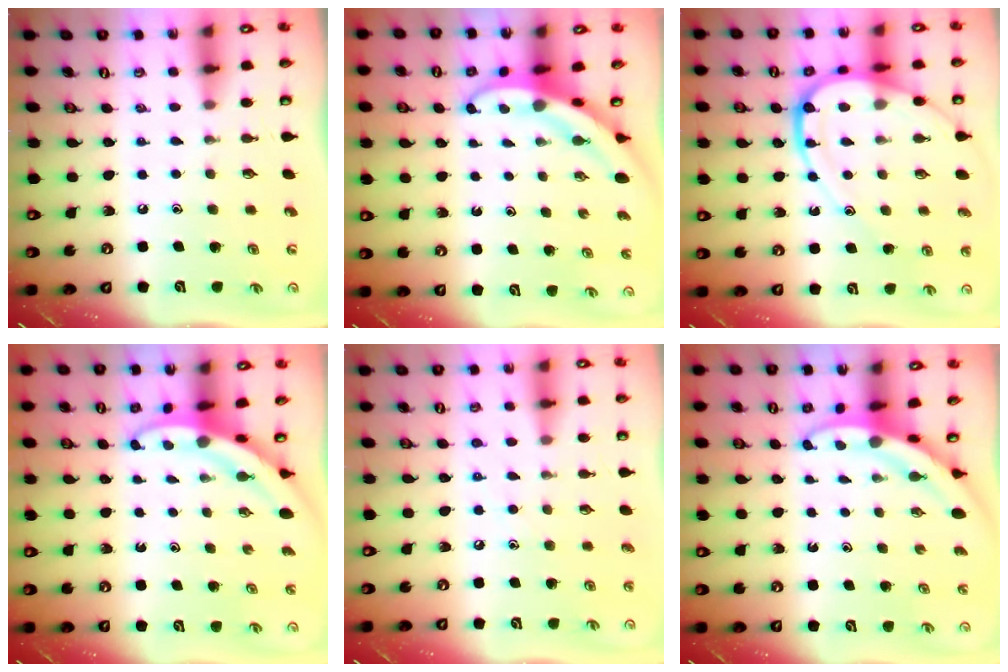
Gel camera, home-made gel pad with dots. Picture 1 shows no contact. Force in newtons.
{"total": 3.9, "press": 3.8, "slide": 0.6}
{"total": 13.7, "press": 13.6, "slide": 1.6}
{"total": 3.3, "press": 3.3, "slide": 0.3}
{"total": 6.4, "press": 6.3, "slide": 0.8}
{"total": 3.3, "press": 3.3, "slide": 0.2}